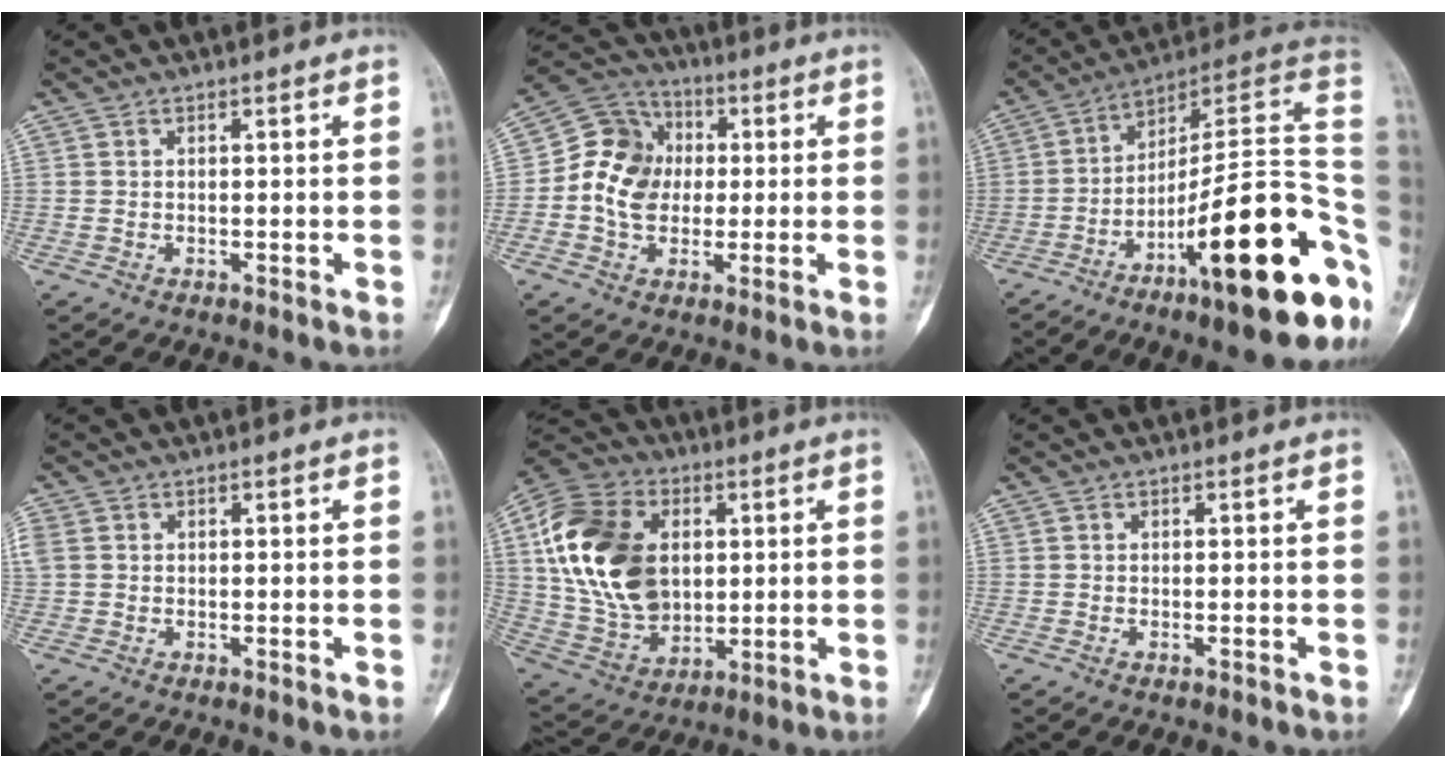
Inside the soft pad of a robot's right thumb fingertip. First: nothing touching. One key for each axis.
{"total": 11.9, "fx": -0.3, "fy": 9.8, "fz": 6.6, "tx": -0.096, "ty": 0.027, "tz": -0.015}
{"total": 25.7, "fx": -8.8, "fy": 6.8, "fz": 23.1, "tx": -0.262, "ty": 0.085, "tz": -0.125}
{"total": 3.1, "fx": 0.2, "fy": 2.6, "fz": 1.7, "tx": -0.055, "ty": 0.010, "tz": 0.007}
{"total": 22.2, "fx": 3.5, "fy": 15.7, "fz": 15.4, "tx": -0.286, "ty": -0.002, "tz": 0.071}
{"total": 0.0}